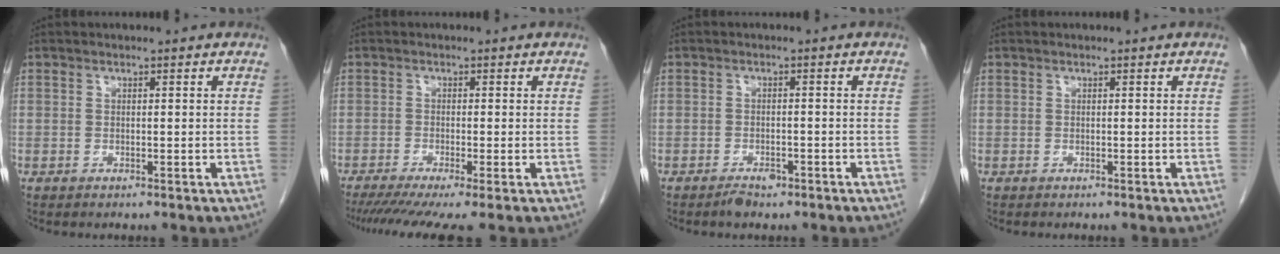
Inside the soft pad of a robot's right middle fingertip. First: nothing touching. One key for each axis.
{"total": 8.0, "fx": -6.1, "fy": 0.1, "fz": 5.3, "tx": -0.075, "ty": -0.017, "tz": -0.097}
{"total": 2.3, "fx": -1.7, "fy": 0.9, "fz": 1.2, "tx": -0.021, "ty": 0.001, "tz": -0.021}
{"total": 0.0}